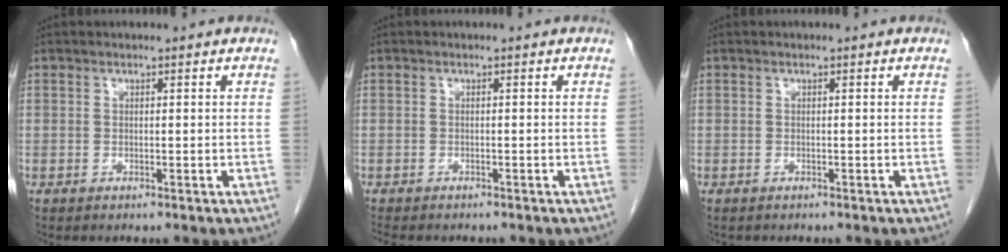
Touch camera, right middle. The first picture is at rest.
{"total": 5.0, "force": [-4.3, 1.6, 2.0], "torque": [-0.031, -0.008, -0.061]}
{"total": 0.6, "force": [-0.5, 0.3, 0.1], "torque": [-0.010, 0.001, -0.009]}